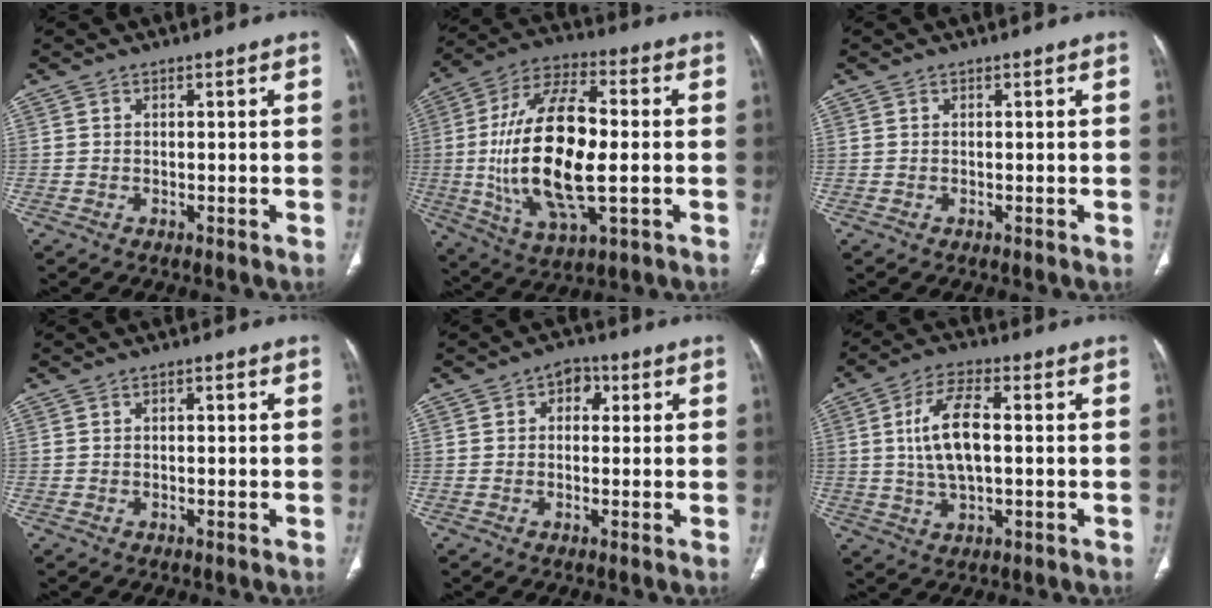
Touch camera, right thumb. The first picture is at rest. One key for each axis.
{"total": 22.2, "fx": -1.4, "fy": 9.3, "fz": 20.1, "tx": -0.394, "ty": 0.010, "tz": -0.022}
{"total": 0.0}
{"total": 1.0, "fx": 0.2, "fy": 0.5, "fz": 0.9, "tx": -0.010, "ty": 0.002, "tz": 0.001}
{"total": 4.0, "fx": 1.1, "fy": 3.1, "fz": 2.4, "tx": -0.003, "ty": 0.009, "tz": 0.007}
{"total": 10.6, "fx": 0.9, "fy": 4.7, "fz": 9.4, "tx": -0.183, "ty": 0.008, "tz": 0.015}